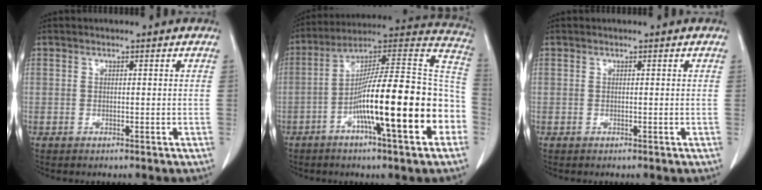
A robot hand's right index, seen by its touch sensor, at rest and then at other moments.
{"total": 22.3, "force": [-6.7, 2.4, 21.1], "torque": [-0.272, 0.019, -0.105]}
{"total": 0.0}